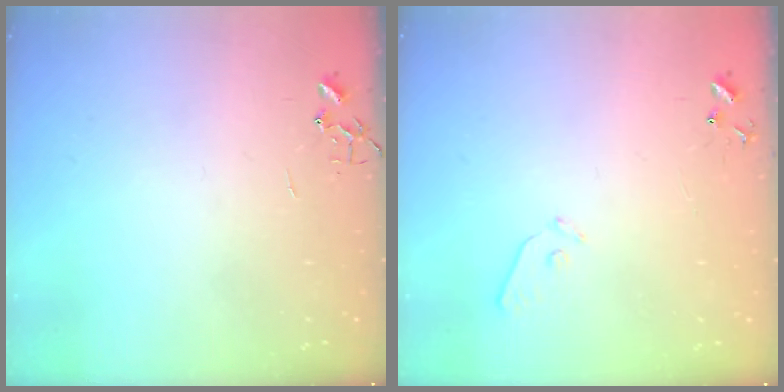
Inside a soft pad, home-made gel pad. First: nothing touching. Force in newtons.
{"total": 6.6, "press": 6.6, "slide": 0.7}